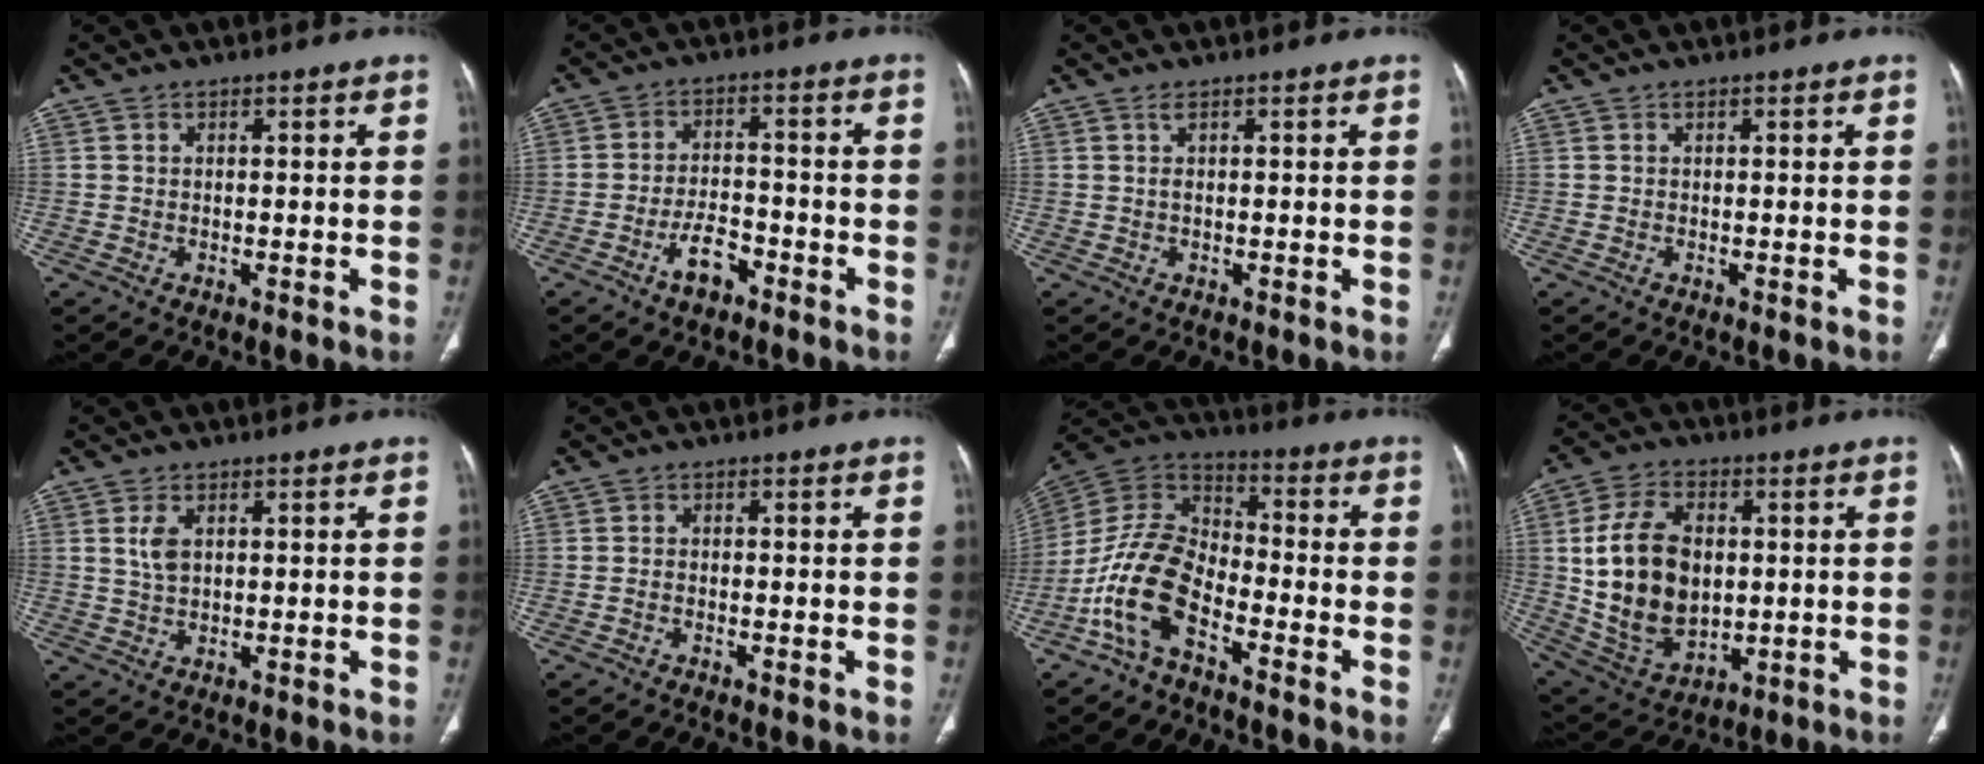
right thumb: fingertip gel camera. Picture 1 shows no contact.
{"total": 5.8, "force": [-3.5, 2.9, 3.6], "torque": [-0.054, 0.030, -0.063]}
{"total": 0.8, "force": [0.3, 0.1, 0.7], "torque": [-0.016, 0.006, 0.007]}
{"total": 0.0}
{"total": 3.4, "force": [1.1, 1.9, 2.7], "torque": [-0.056, -0.003, 0.025]}
{"total": 0.7, "force": [-0.4, 0.4, 0.4], "torque": [-0.002, 0.004, -0.012]}
{"total": 13.2, "force": [-6.6, 6.8, 9.2], "torque": [-0.175, 0.061, -0.141]}
{"total": 18.6, "force": [1.2, 12.5, 13.7], "torque": [-0.233, -0.007, 0.040]}